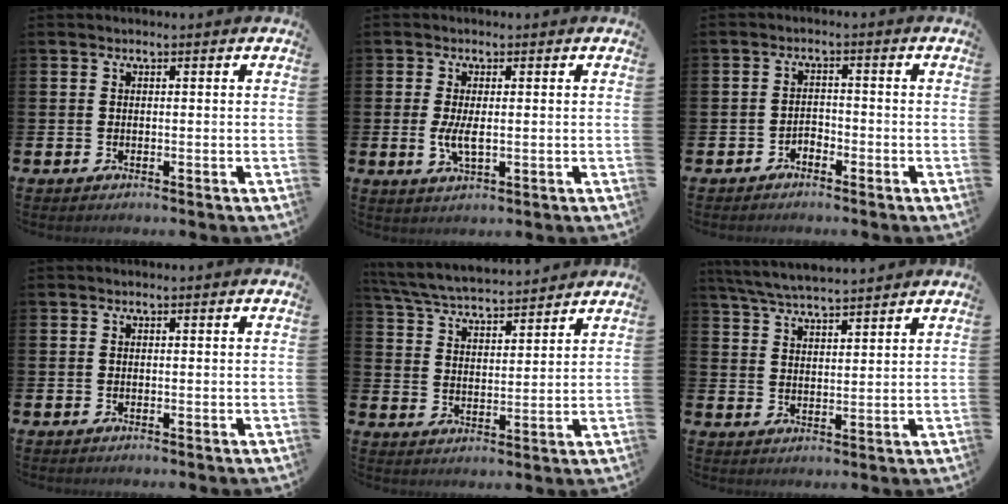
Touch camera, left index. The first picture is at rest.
{"total": 3.2, "force": [0.1, 1.3, 3.0], "torque": [-0.049, 0.000, -0.001]}
{"total": 1.8, "force": [-1.7, 0.6, 0.0], "torque": [-0.006, 0.003, -0.038]}
{"total": 0.0}
{"total": 5.8, "force": [5.7, 0.6, 0.9], "torque": [-0.041, -0.039, 0.100]}
{"total": 5.5, "force": [5.4, 0.2, 1.1], "torque": [-0.040, -0.024, 0.098]}